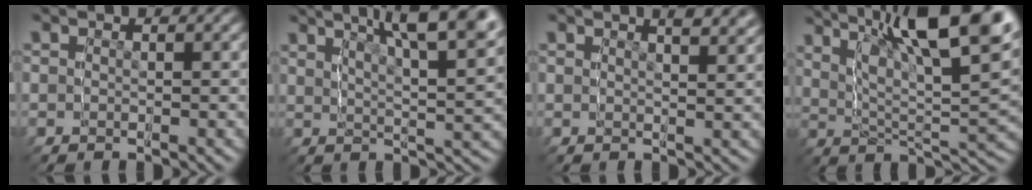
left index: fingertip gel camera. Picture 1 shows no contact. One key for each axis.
{"total": 7.1, "fx": 5.0, "fy": 0.8, "fz": 5.0, "tx": -0.048, "ty": 0.046, "tz": 0.061}
{"total": 2.5, "fx": 2.5, "fy": 0.0, "fz": 0.0, "tx": 0.019, "ty": 0.020, "tz": 0.032}
{"total": 14.1, "fx": 8.6, "fy": 4.0, "fz": 10.4, "tx": -0.151, "ty": 0.062, "tz": 0.111}